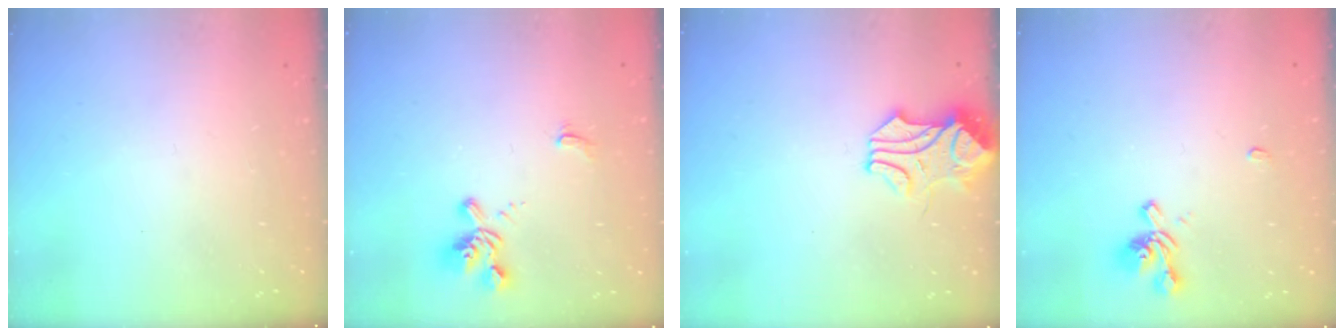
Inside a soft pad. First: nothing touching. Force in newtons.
{"total": 1.6, "press": 1.1, "slide": 1.2}
{"total": 1.4, "press": 1.4, "slide": 0.0}
{"total": 1.8, "press": 1.4, "slide": 1.1}